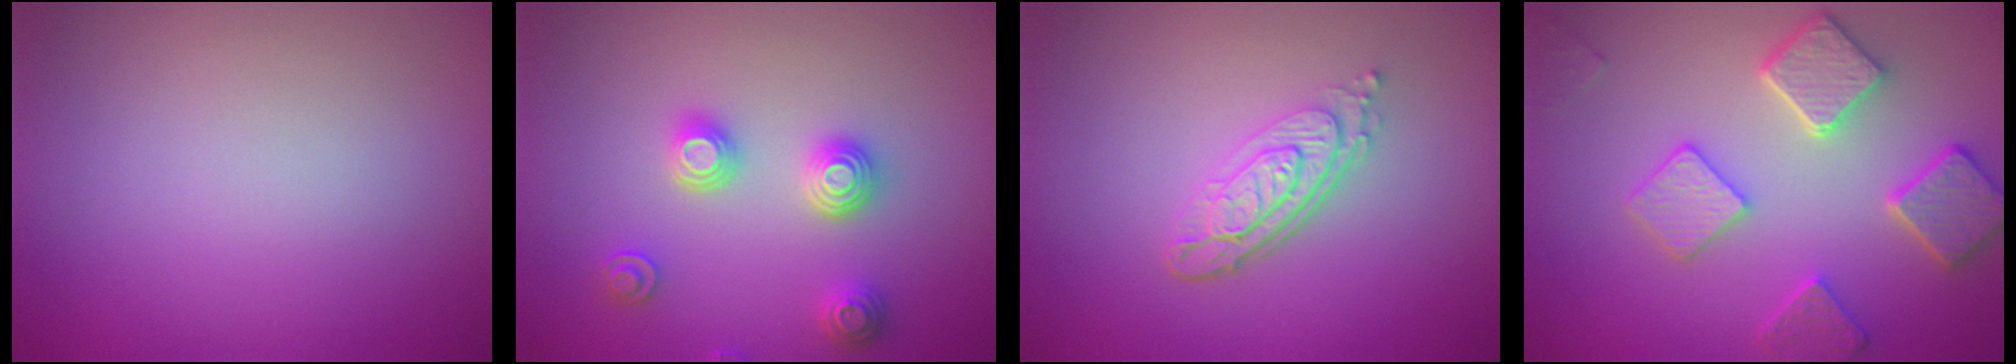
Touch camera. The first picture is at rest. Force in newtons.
{"total": 3.1, "press": 3.0, "slide": 0.4}
{"total": 4.3, "press": 3.0, "slide": 3.1}
{"total": 4.8, "press": 4.5, "slide": 1.6}